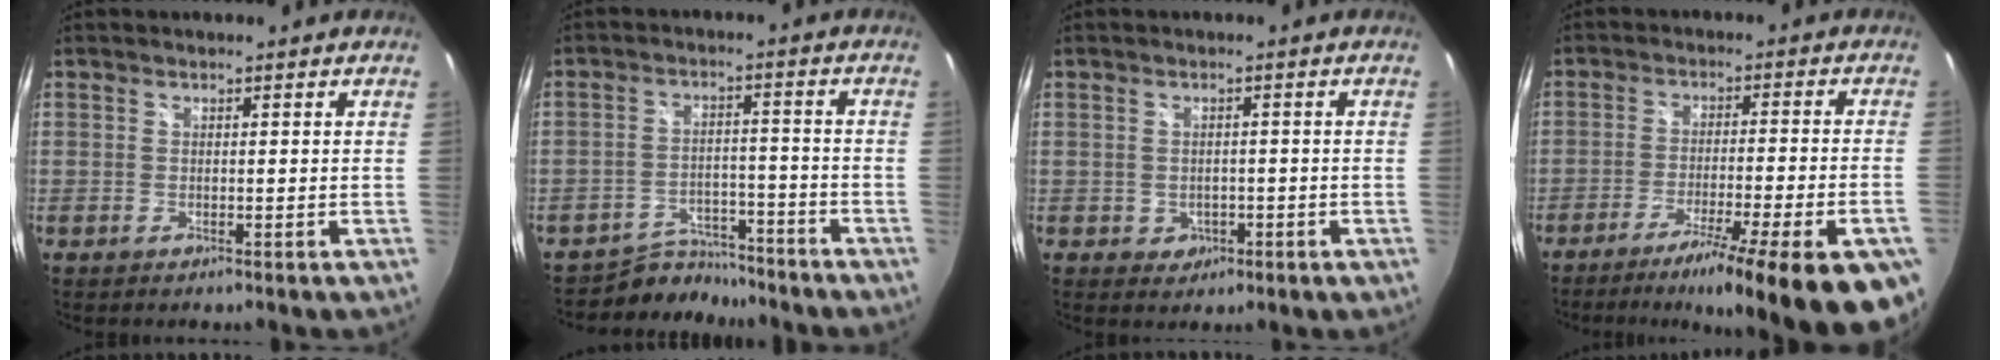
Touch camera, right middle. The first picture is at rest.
{"total": 7.1, "force": [-6.6, 2.6, 0.1], "torque": [-0.017, 0.011, -0.103]}
{"total": 3.2, "force": [-0.8, 2.8, 1.1], "torque": [-0.026, 0.000, -0.001]}
{"total": 20.7, "force": [-15.4, 1.5, 13.8], "torque": [-0.206, -0.048, -0.223]}